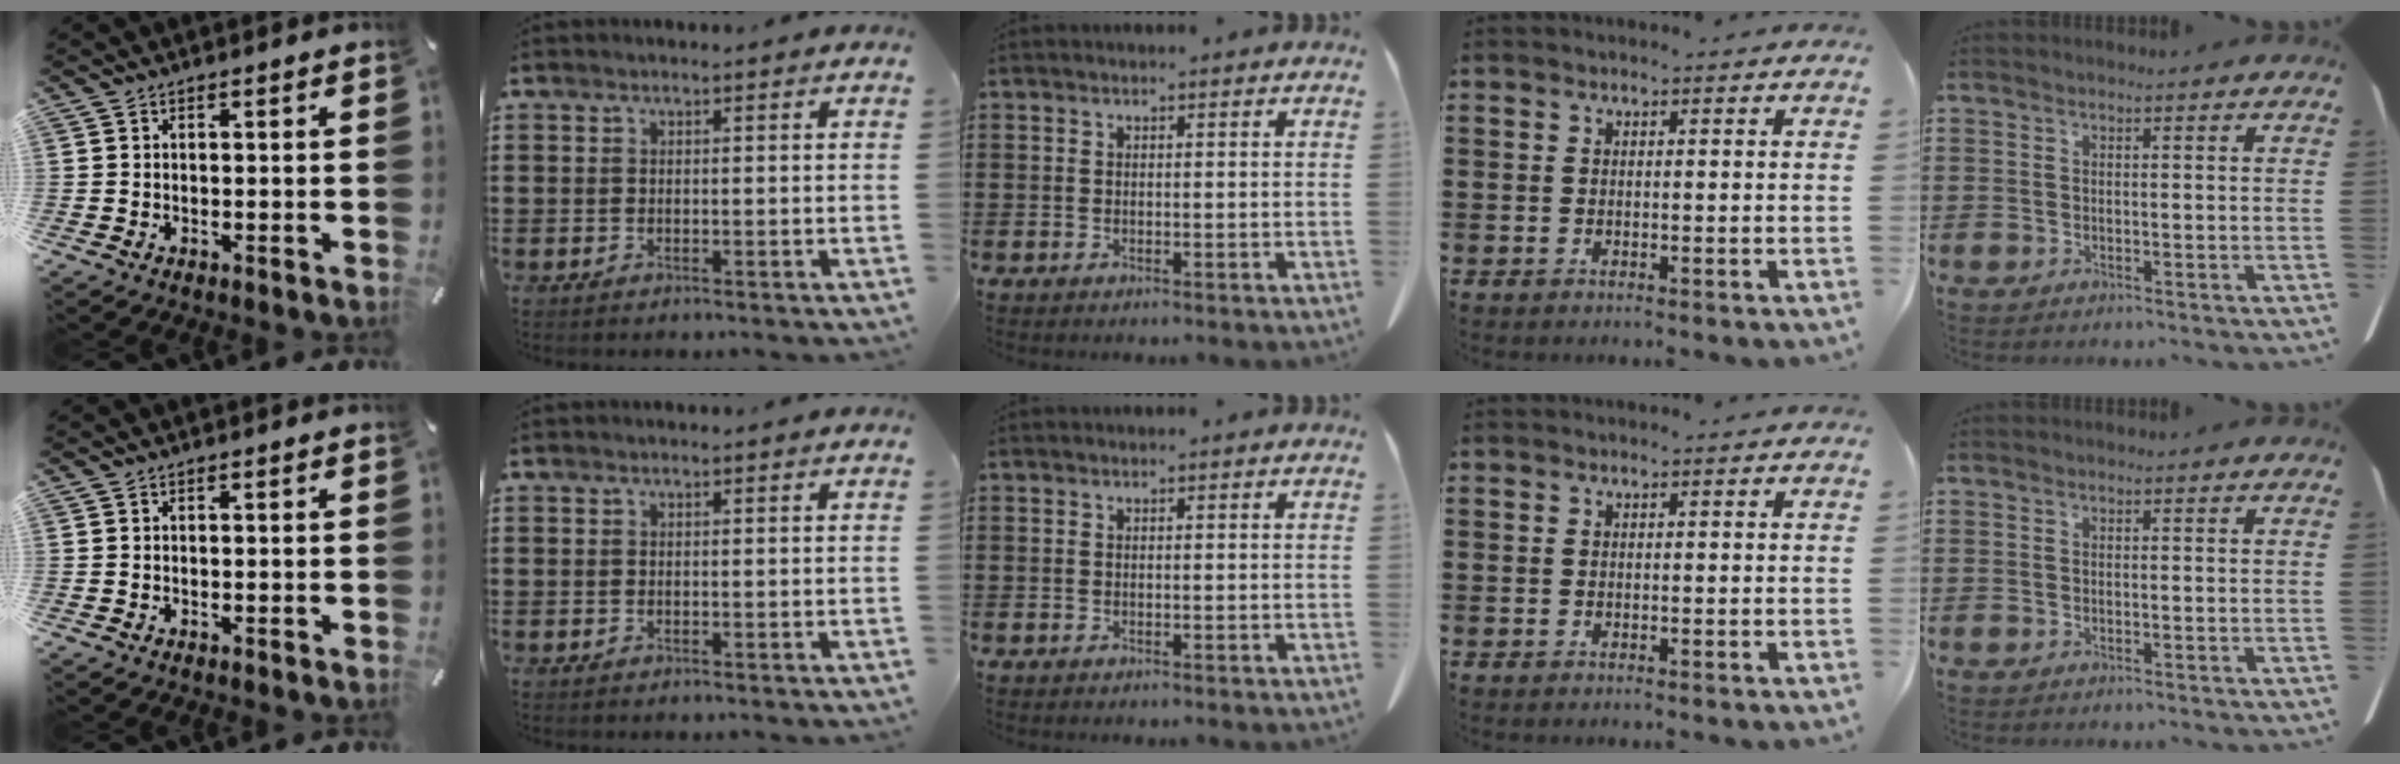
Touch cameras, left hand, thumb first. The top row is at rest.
{}